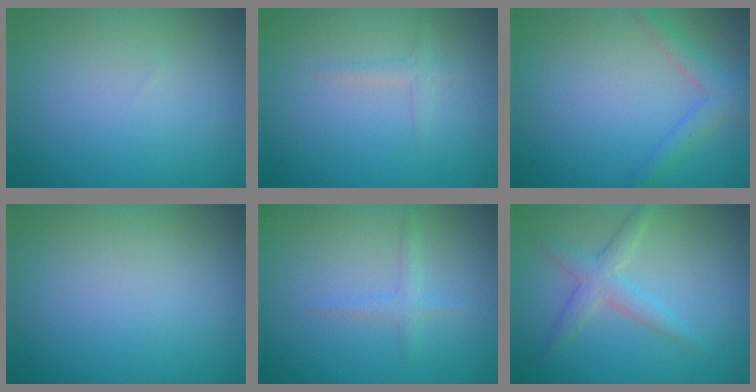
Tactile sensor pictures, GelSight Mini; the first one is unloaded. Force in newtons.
{"total": 1.0, "press": 1.0, "slide": 0.1}
{"total": 2.2, "press": 2.2, "slide": 0.1}
{"total": 0.0}
{"total": 1.3, "press": 1.3, "slide": 0.1}
{"total": 2.7, "press": 2.7, "slide": 0.1}